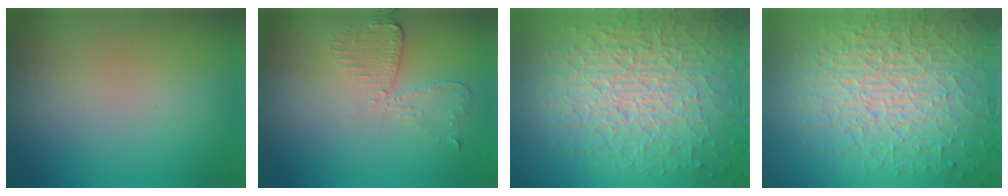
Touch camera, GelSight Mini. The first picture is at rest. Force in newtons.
{"total": 2.6, "press": 2.3, "slide": 1.3}
{"total": 10.4, "press": 6.6, "slide": 8.0}
{"total": 10.0, "press": 6.5, "slide": 7.6}